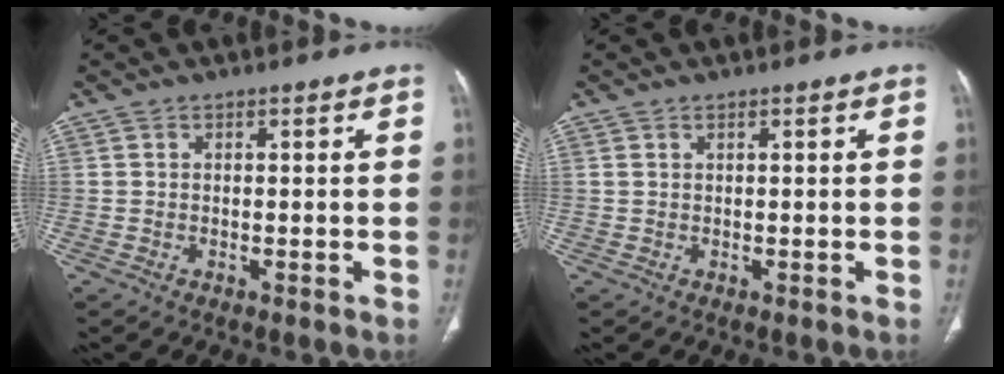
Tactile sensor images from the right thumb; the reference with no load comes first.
{"total": 0.6, "force": [0.4, 0.3, 0.4], "torque": [-0.009, 0.008, 0.011]}